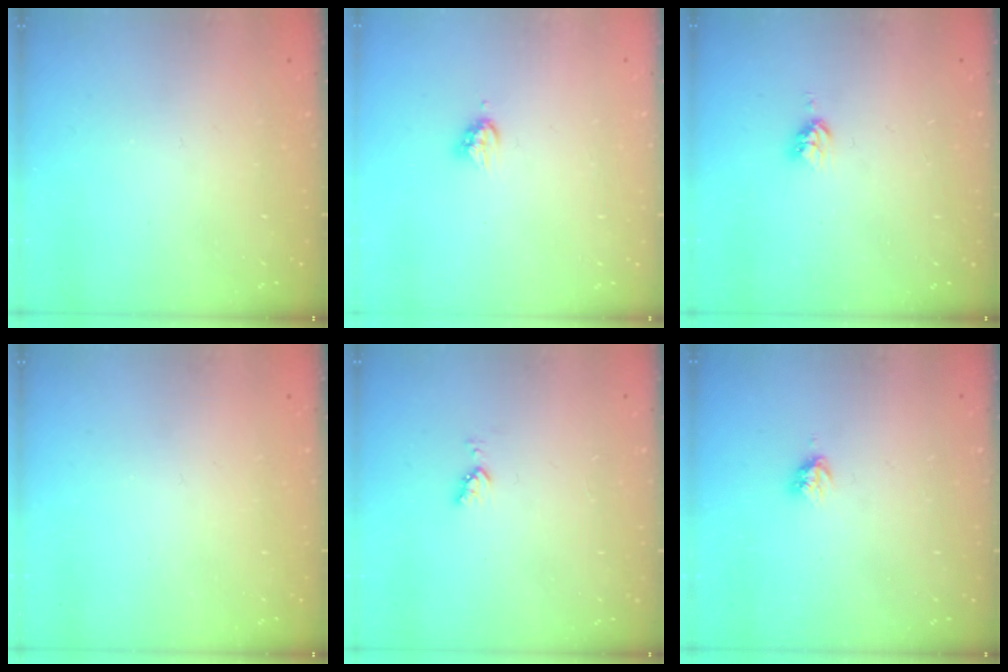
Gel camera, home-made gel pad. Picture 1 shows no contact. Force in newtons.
{"total": 4.2, "press": 4.1, "slide": 0.5}
{"total": 3.7, "press": 3.7, "slide": 0.5}
{"total": 0.0}
{"total": 3.5, "press": 3.4, "slide": 0.9}
{"total": 3.0, "press": 3.0, "slide": 0.3}